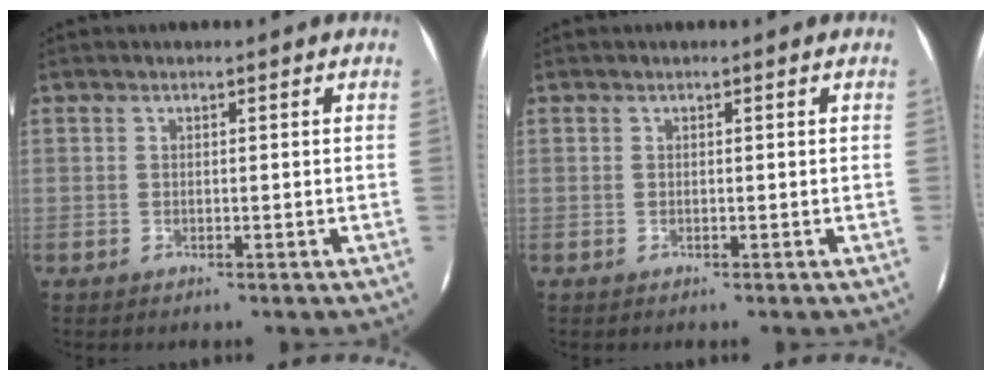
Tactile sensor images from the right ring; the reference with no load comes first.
{"total": 0.0}